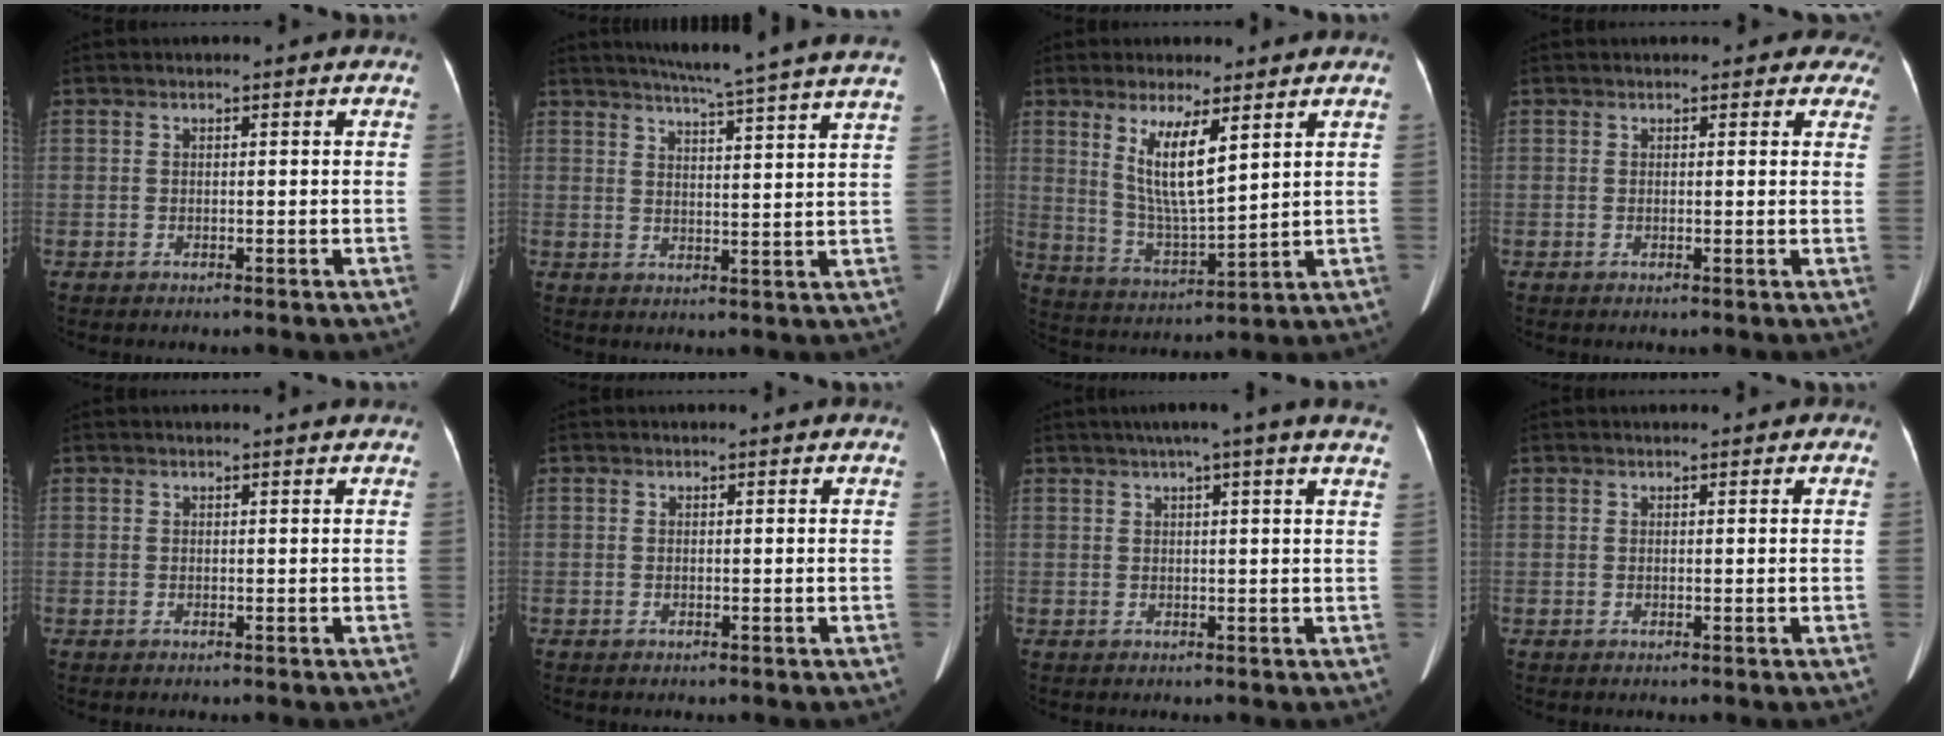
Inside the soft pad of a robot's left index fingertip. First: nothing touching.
{"total": 18.1, "force": [16.0, -1.7, 8.3], "torque": [-0.131, -0.030, 0.196]}
{"total": 8.9, "force": [3.9, 1.3, 7.9], "torque": [-0.151, -0.022, 0.081]}
{"total": 5.7, "force": [4.9, 2.6, 1.1], "torque": [0.024, -0.005, 0.032]}
{"total": 2.6, "force": [2.4, 0.8, 0.6], "torque": [-0.007, 0.022, 0.016]}
{"total": 0.0}
{"total": 10.3, "force": [8.1, -0.4, 6.4], "torque": [-0.089, 0.027, 0.079]}
{"total": 1.5, "force": [1.2, 0.7, 0.7], "torque": [-0.003, 0.008, 0.009]}